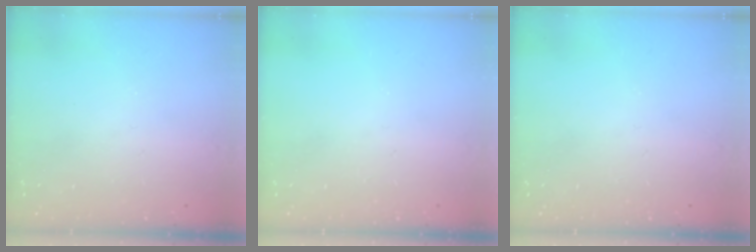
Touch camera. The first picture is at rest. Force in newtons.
{"total": 0.0}
{"total": 0.0}